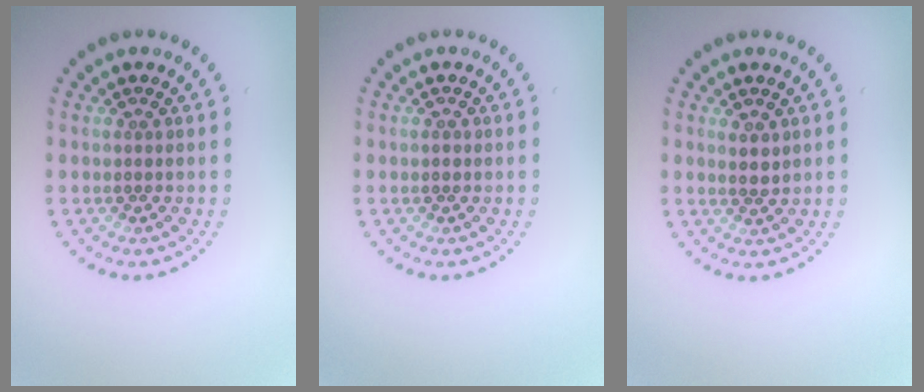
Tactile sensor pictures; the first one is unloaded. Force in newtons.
{"total": 0.7, "press": 0.7, "slide": 0.1}
{"total": 1.4, "press": 1.2, "slide": 0.6}